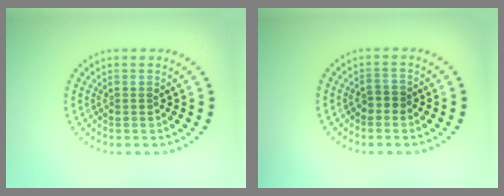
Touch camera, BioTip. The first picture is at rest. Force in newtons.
{"total": 1.2, "press": 1.1, "slide": 0.4}